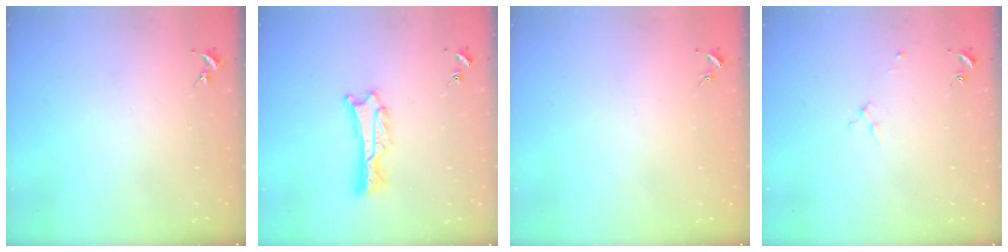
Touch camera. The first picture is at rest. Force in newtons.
{"total": 1.5, "press": 1.5, "slide": 0.2}
{"total": 0.0}
{"total": 2.0, "press": 1.9, "slide": 0.2}